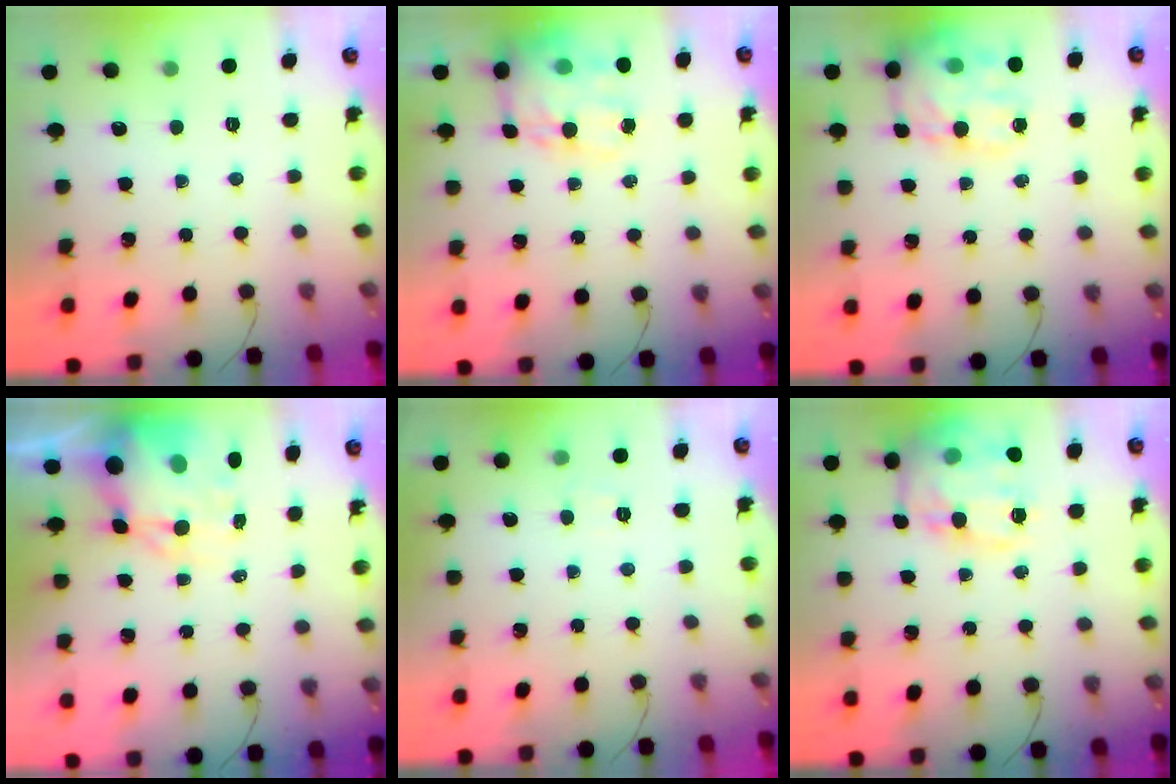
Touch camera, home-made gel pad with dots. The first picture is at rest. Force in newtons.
{"total": 17.0, "press": 16.5, "slide": 3.9}
{"total": 17.6, "press": 17.5, "slide": 2.4}
{"total": 11.8, "press": 11.4, "slide": 3.3}
{"total": 2.0, "press": 1.7, "slide": 1.1}
{"total": 19.5, "press": 19.4, "slide": 2.3}